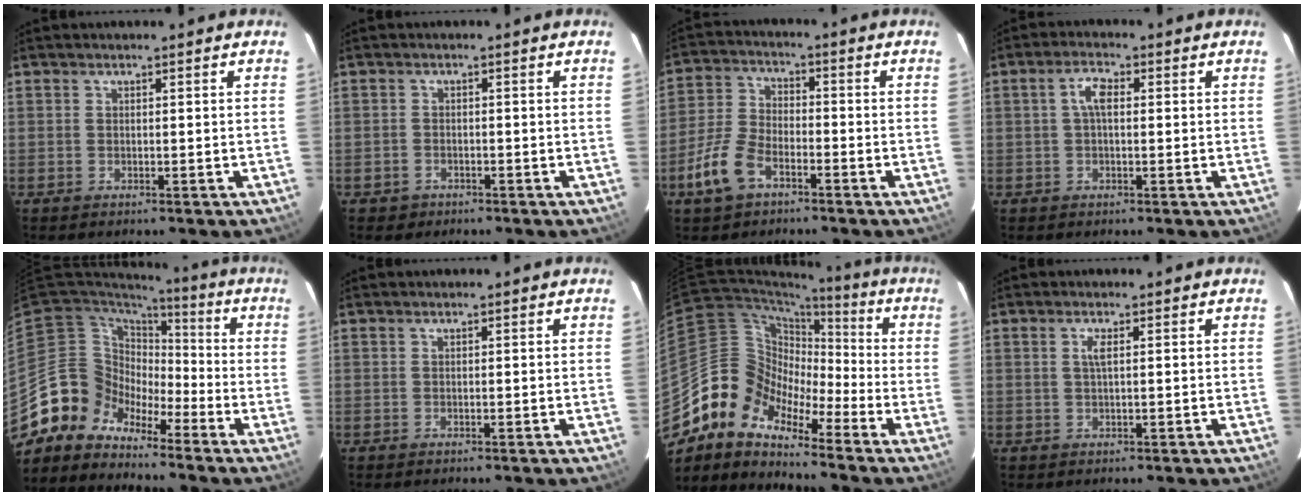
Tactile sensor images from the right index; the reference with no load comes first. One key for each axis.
{"total": 2.3, "fx": -1.3, "fy": 1.9, "fz": 0.3, "tx": -0.013, "ty": 0.004, "tz": -0.018}
{"total": 9.2, "fx": -5.2, "fy": 4.8, "fz": 5.9, "tx": -0.138, "ty": 0.004, "tz": -0.104}
{"total": 3.7, "fx": 0.6, "fy": 1.7, "fz": 3.3, "tx": -0.065, "ty": 0.011, "tz": 0.011}
{"total": 9.4, "fx": -7.1, "fy": 5.9, "fz": -1.5, "tx": 0.015, "ty": 0.050, "tz": -0.156}
{"total": 0.0}
{"total": 10.9, "fx": -8.1, "fy": 6.6, "fz": 3.2, "tx": -0.061, "ty": 0.030, "tz": -0.185}
{"total": 1.5, "fx": 0.3, "fy": 0.0, "fz": 1.4, "tx": -0.029, "ty": 0.001, "tz": 0.005}